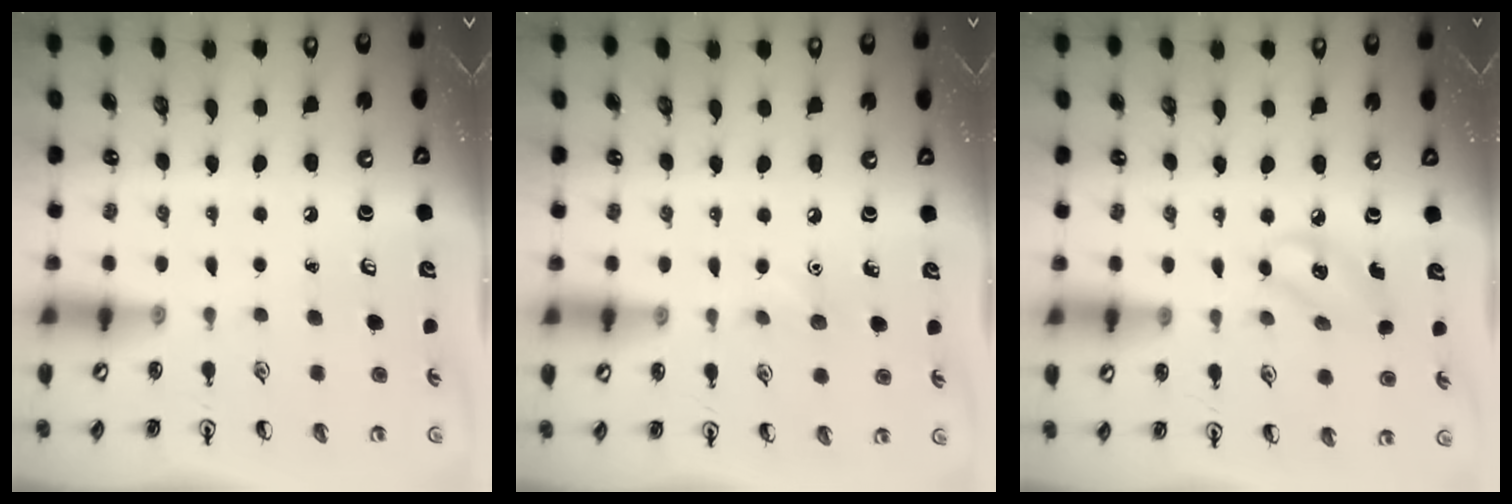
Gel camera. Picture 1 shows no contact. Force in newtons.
{"total": 4.8, "press": 4.6, "slide": 1.6}
{"total": 4.6, "press": 4.5, "slide": 0.8}